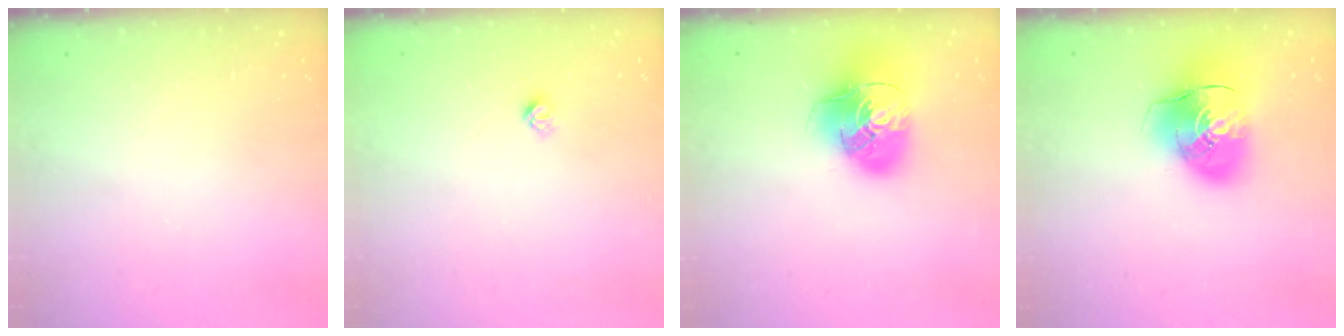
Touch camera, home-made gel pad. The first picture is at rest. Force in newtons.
{"total": 3.8, "press": 3.8, "slide": 0.6}
{"total": 17.4, "press": 17.2, "slide": 2.7}
{"total": 14.9, "press": 14.7, "slide": 2.5}